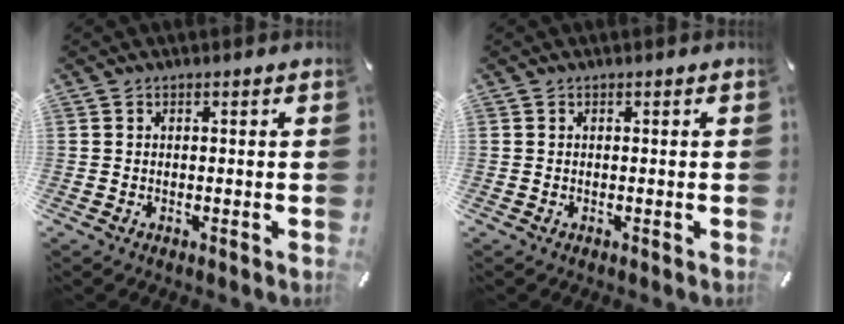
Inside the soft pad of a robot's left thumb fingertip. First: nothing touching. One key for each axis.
{"total": 0.0}